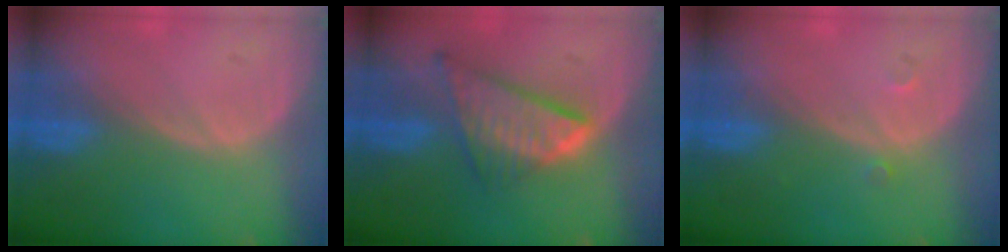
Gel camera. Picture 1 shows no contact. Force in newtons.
{"total": 8.8, "press": 7.5, "slide": 4.5}
{"total": 0.9, "press": 0.7, "slide": 0.5}